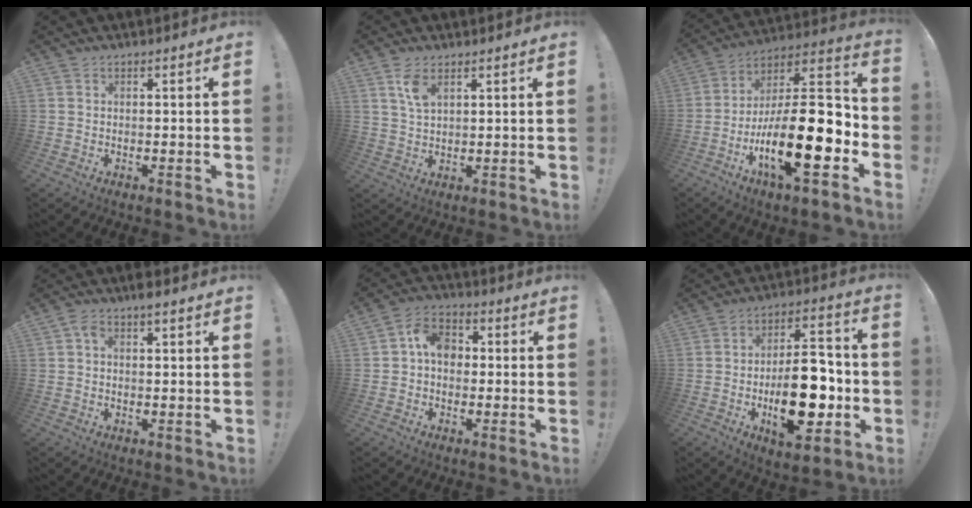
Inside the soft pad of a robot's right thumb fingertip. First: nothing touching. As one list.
[{"total": 5.3, "force": [2.8, 2.3, 3.8], "torque": [-0.070, -0.008, 0.049]}, {"total": 24.6, "force": [-7.3, 7.6, 22.2], "torque": [-0.408, 0.027, -0.118]}, {"total": 3.6, "force": [1.3, 1.5, 3.0], "torque": [-0.053, 0.002, 0.021]}, {"total": 8.2, "force": [0.9, 6.2, 5.3], "torque": [-0.093, 0.019, 0.022]}, {"total": 20.9, "force": [-5.1, 10.4, 17.4], "torque": [-0.272, 0.026, -0.072]}]